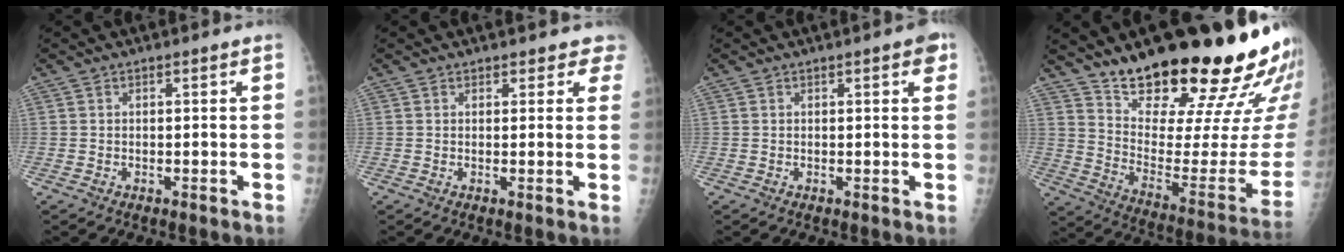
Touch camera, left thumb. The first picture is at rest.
{"total": 3.5, "force": [3.0, 1.7, 0.0], "torque": [0.038, -0.015, 0.016]}
{"total": 2.8, "force": [1.4, 0.9, 2.3], "torque": [-0.020, 0.000, 0.012]}
{"total": 28.2, "force": [20.8, 7.0, 17.7], "torque": [-0.230, -0.131, 0.309]}